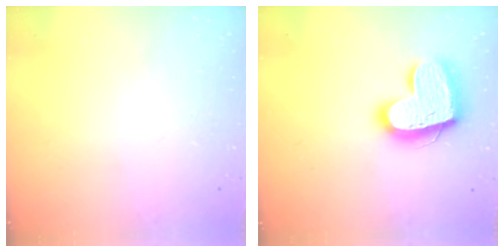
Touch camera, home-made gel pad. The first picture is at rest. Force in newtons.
{"total": 17.5, "press": 17.4, "slide": 1.6}